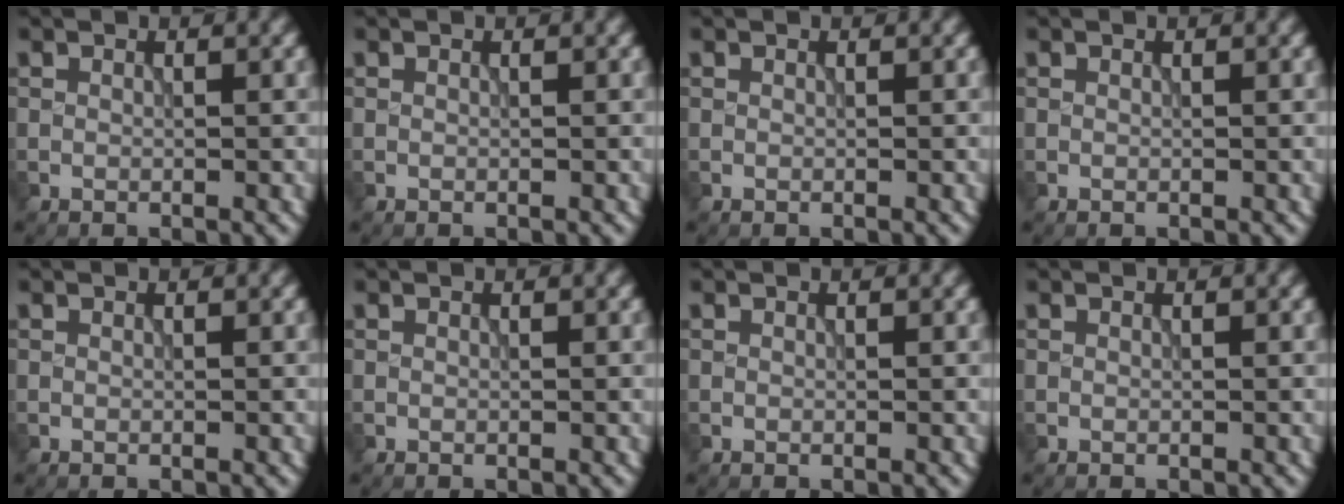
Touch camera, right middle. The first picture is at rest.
{"total": 0.0}
{"total": 0.0}
{"total": 0.0}
{"total": 0.0}
{"total": 0.0}
{"total": 0.0}
{"total": 0.0}